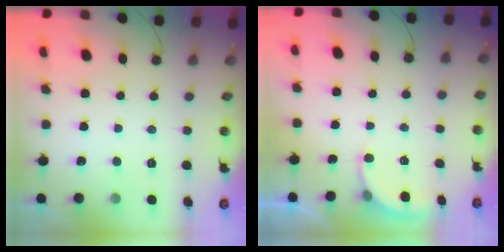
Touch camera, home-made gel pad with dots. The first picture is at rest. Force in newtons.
{"total": 2.9, "press": 2.9, "slide": 0.3}